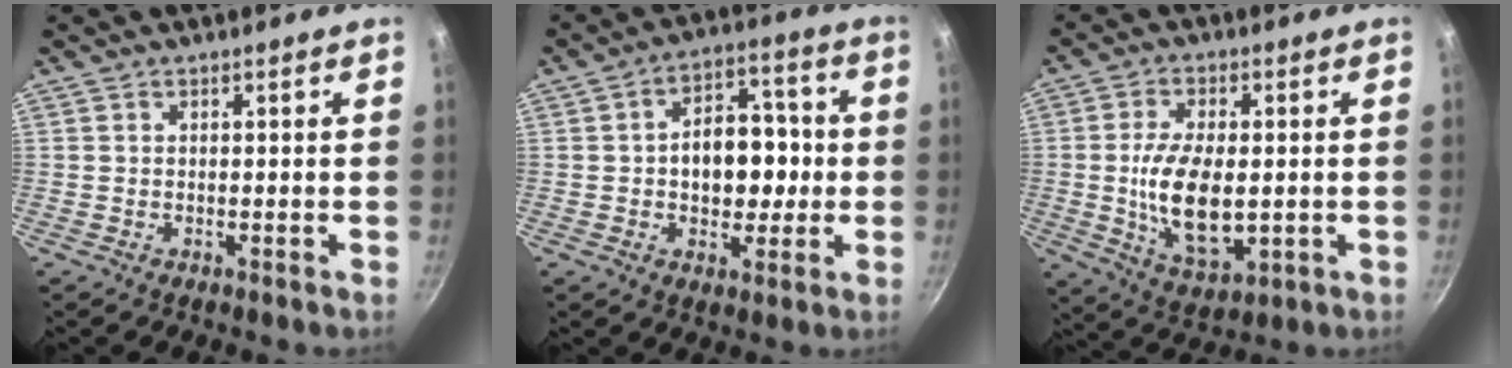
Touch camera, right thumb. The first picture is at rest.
{"total": 11.7, "force": [-0.4, 7.7, 8.9], "torque": [-0.088, 0.025, -0.008]}
{"total": 13.3, "force": [-0.9, 6.8, 11.3], "torque": [-0.196, -0.011, -0.007]}